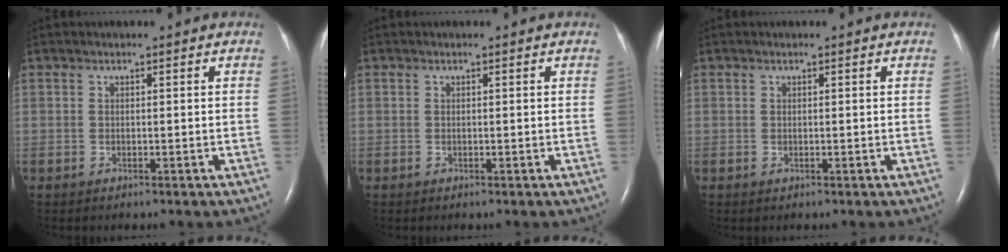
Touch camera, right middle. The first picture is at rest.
{"total": 0.0}
{"total": 0.0}